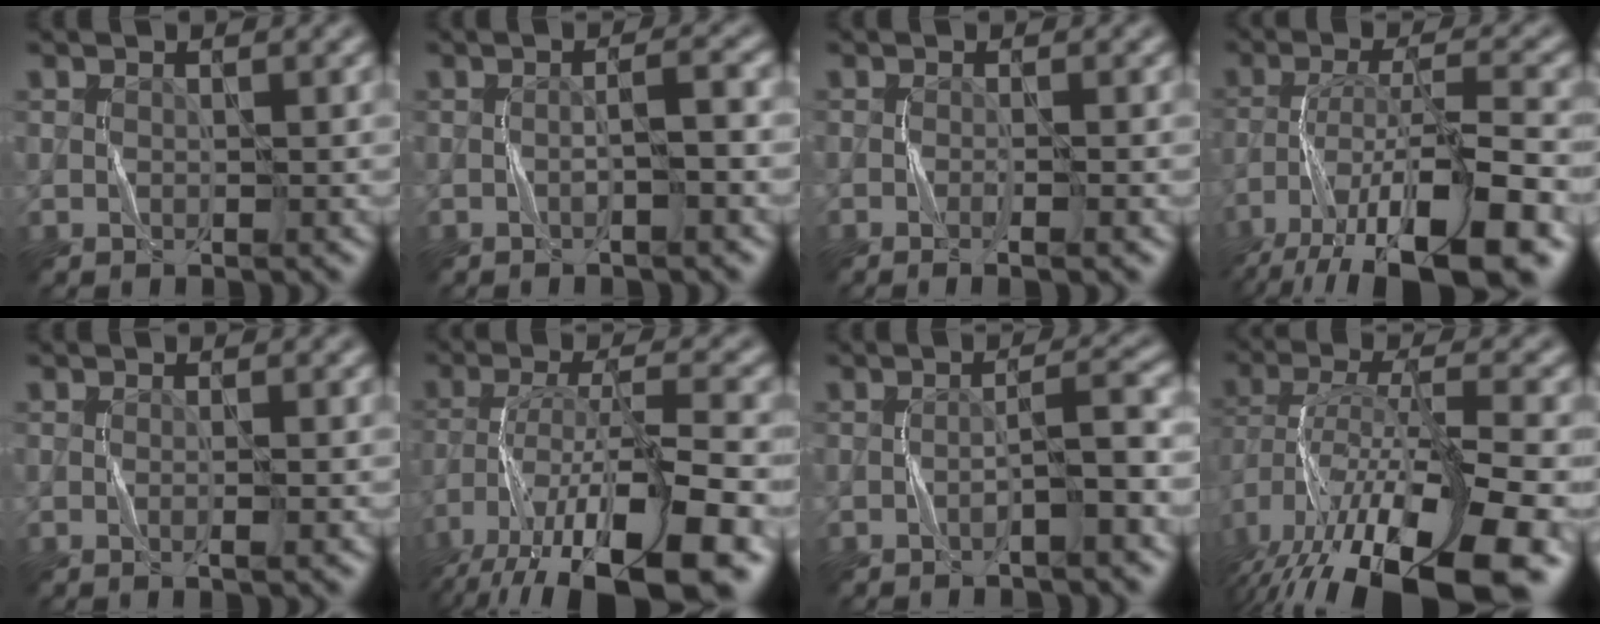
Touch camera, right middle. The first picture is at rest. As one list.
[{"total": 2.5, "force": [-0.7, 0.5, 2.4], "torque": [-0.023, 0.009, -0.021]}, {"total": 2.1, "force": [-0.8, 0.5, 1.9], "torque": [-0.021, 0.000, -0.017]}, {"total": 14.1, "force": [-9.2, 3.7, 10.1], "torque": [-0.188, -0.004, -0.150]}, {"total": 1.3, "force": [-0.2, 0.3, 1.2], "torque": [-0.014, -0.001, -0.005]}, {"total": 15.7, "force": [-9.8, 4.6, 11.3], "torque": [-0.224, -0.015, -0.151]}, {"total": 3.4, "force": [-1.3, 0.3, 3.2], "torque": [-0.047, 0.016, -0.027]}, {"total": 16.2, "force": [-8.4, 5.3, 12.8], "torque": [-0.232, -0.011, -0.122]}]